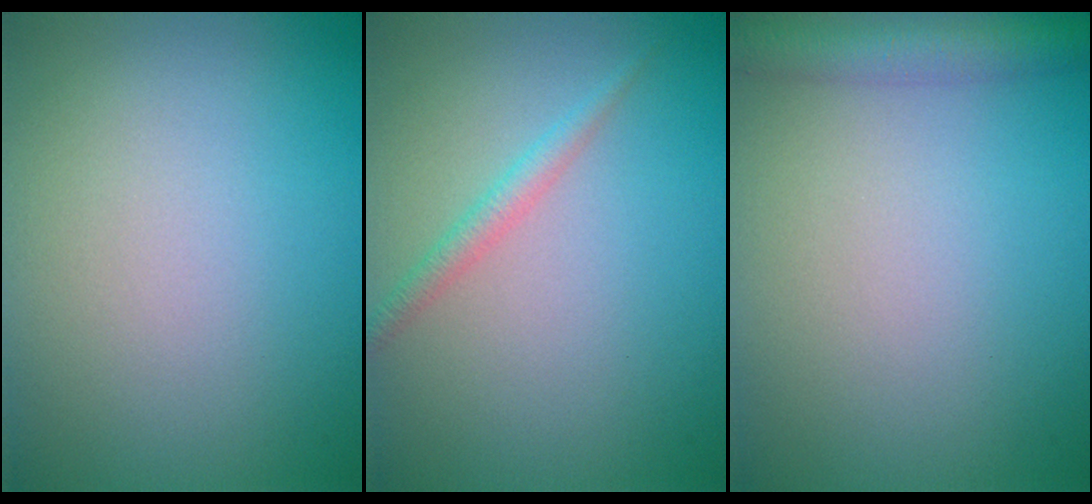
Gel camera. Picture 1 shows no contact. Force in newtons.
{"total": 1.4, "press": 1.4, "slide": 0.1}
{"total": 3.4, "press": 3.3, "slide": 0.2}